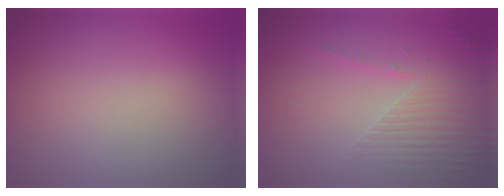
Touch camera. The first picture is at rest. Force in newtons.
{"total": 5.2, "press": 3.1, "slide": 4.1}